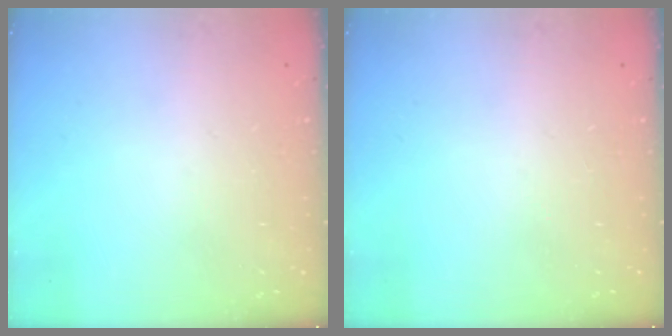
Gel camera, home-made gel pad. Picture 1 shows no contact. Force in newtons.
{"total": 0.0}